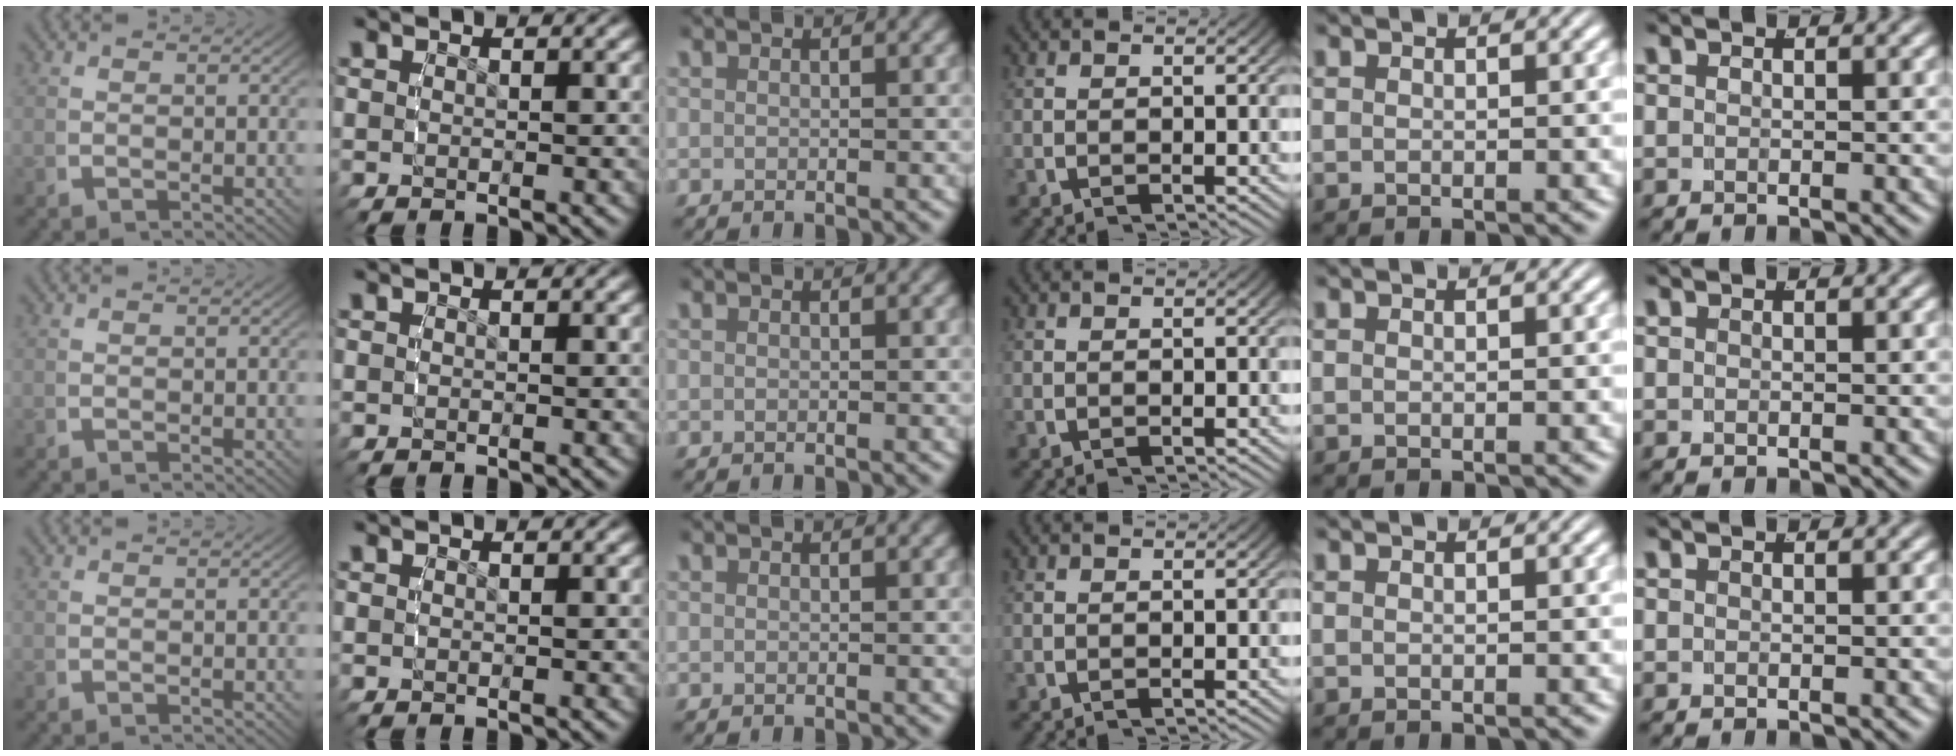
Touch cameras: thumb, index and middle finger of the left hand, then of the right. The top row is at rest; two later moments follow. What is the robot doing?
{"motion": "reach", "object": "ribbon"}